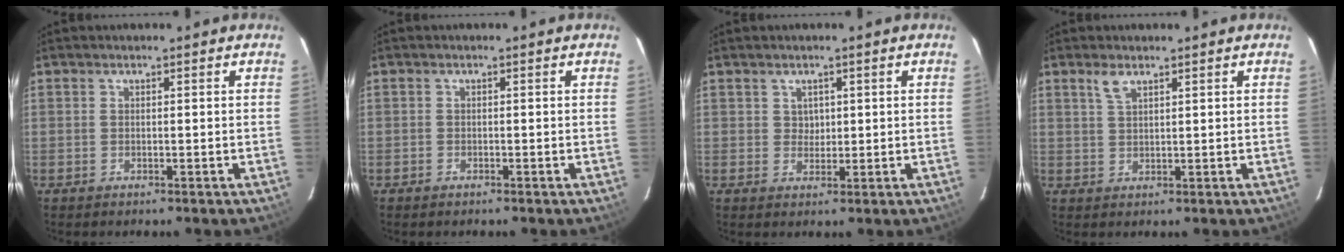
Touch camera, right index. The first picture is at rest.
{"total": 0.6, "force": [-0.5, 0.4, 0.1], "torque": [-0.003, 0.003, -0.009]}
{"total": 2.1, "force": [0.7, 2.0, 0.3], "torque": [0.000, 0.006, 0.013]}
{"total": 2.5, "force": [1.7, 0.9, 1.6], "torque": [-0.032, 0.004, 0.035]}